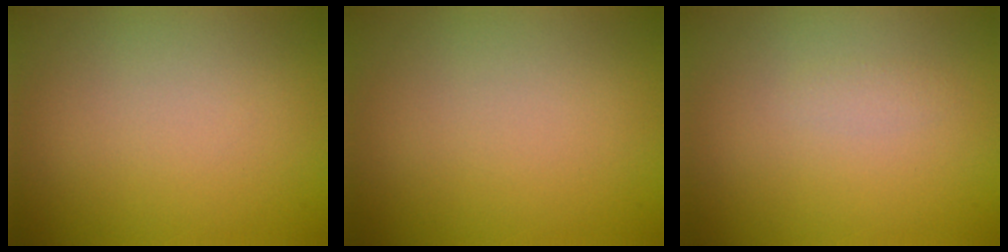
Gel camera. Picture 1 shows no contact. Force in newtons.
{"total": 0.0}
{"total": 0.6, "press": 0.6, "slide": 0.0}